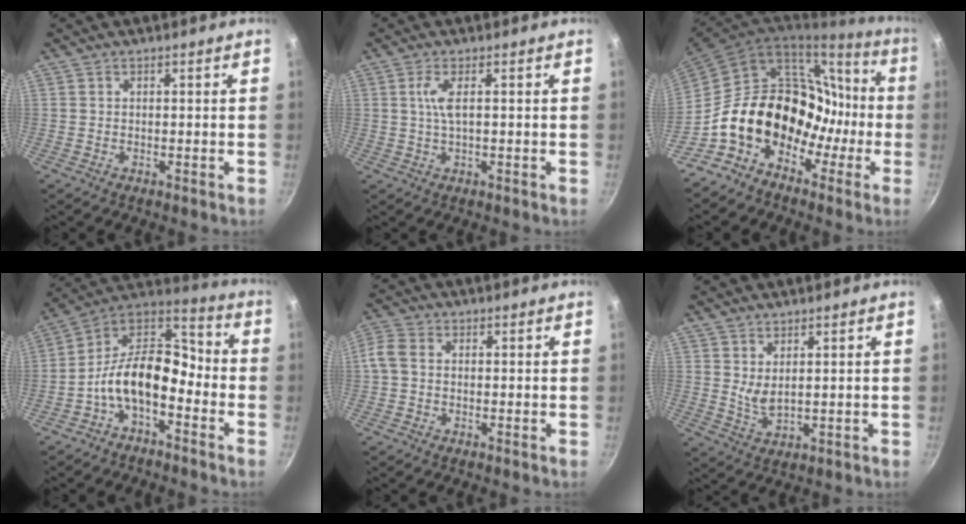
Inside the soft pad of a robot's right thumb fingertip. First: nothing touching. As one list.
[{"total": 3.4, "force": [0.4, 0.6, 3.3], "torque": [-0.077, 0.000, 0.011]}, {"total": 21.7, "force": [-6.4, 16.5, 12.5], "torque": [-0.154, 0.090, -0.106]}, {"total": 14.3, "force": [-5.2, 8.1, 10.5], "torque": [-0.164, 0.074, -0.118]}, {"total": 5.0, "force": [-0.3, 3.8, 3.1], "torque": [-0.075, 0.014, -0.019]}, {"total": 3.6, "force": [1.6, 1.3, 2.9], "torque": [-0.052, -0.026, 0.034]}]